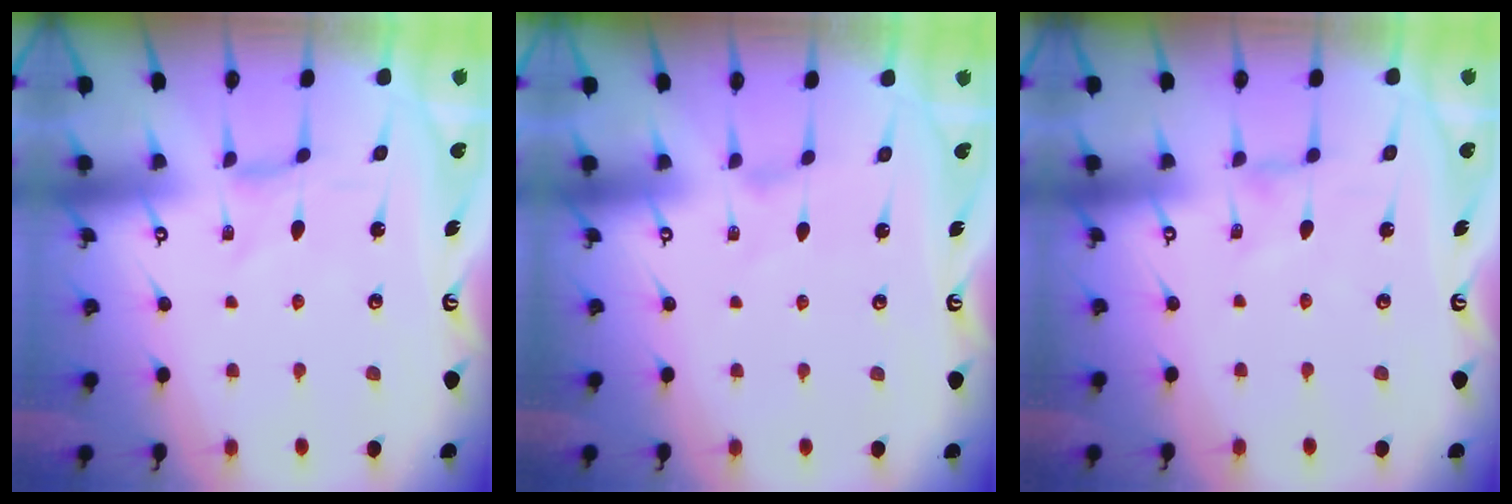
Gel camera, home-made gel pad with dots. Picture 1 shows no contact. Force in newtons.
{"total": 0.0}
{"total": 0.0}